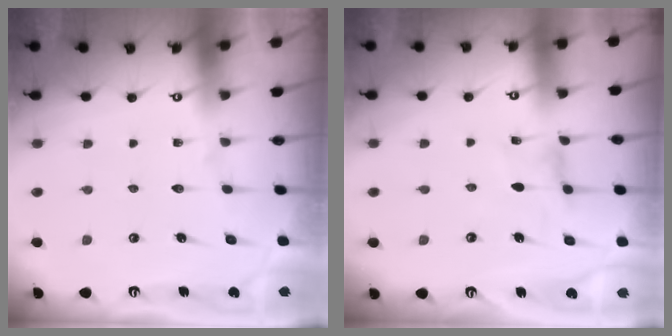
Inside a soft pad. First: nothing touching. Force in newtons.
{"total": 1.7, "press": 1.6, "slide": 0.4}